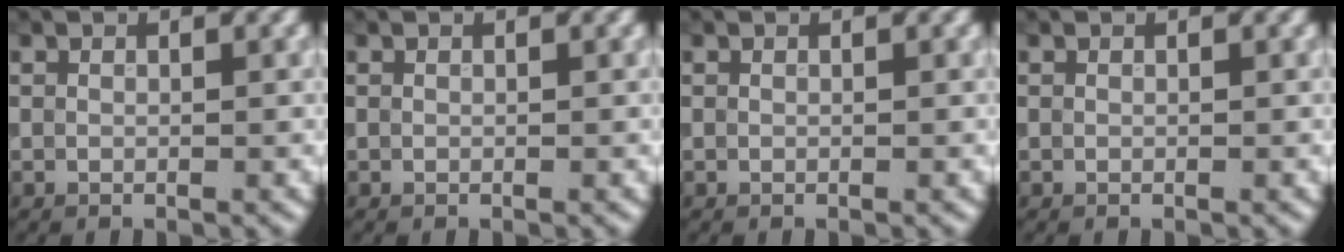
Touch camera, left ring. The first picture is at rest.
{"total": 0.0}
{"total": 0.0}
{"total": 0.0}